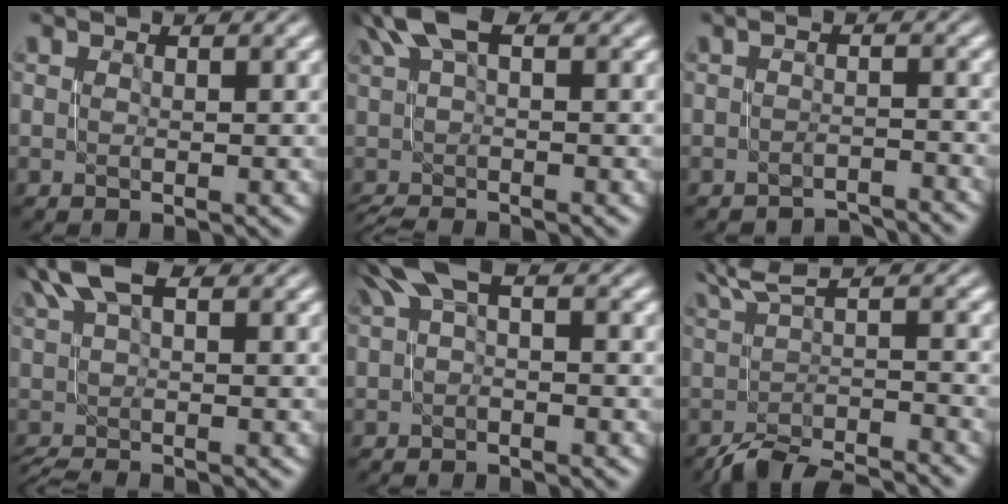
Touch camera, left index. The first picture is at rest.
{"total": 4.3, "force": [1.5, 1.5, 3.8], "torque": [-0.064, 0.008, 0.020]}
{"total": 2.0, "force": [-2.0, 0.1, 0.1], "torque": [0.006, -0.003, -0.038]}
{"total": 4.4, "force": [2.0, 1.4, 3.6], "torque": [-0.056, 0.009, 0.030]}
{"total": 3.0, "force": [1.1, 0.7, 2.7], "torque": [-0.053, 0.007, 0.018]}
{"total": 4.4, "force": [-2.1, 1.1, 3.7], "torque": [-0.047, -0.008, -0.039]}